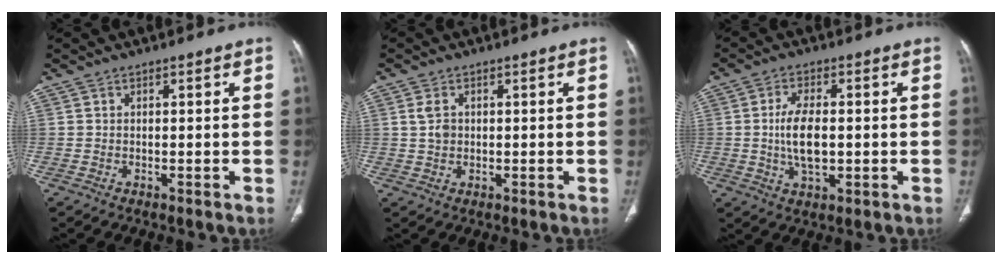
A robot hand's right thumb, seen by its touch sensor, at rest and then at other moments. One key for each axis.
{"total": 2.6, "fx": 0.5, "fy": 1.9, "fz": 1.7, "tx": -0.033, "ty": 0.000, "tz": 0.012}
{"total": 7.7, "fx": -0.2, "fy": 3.8, "fz": 6.7, "tx": -0.128, "ty": -0.003, "tz": -0.002}